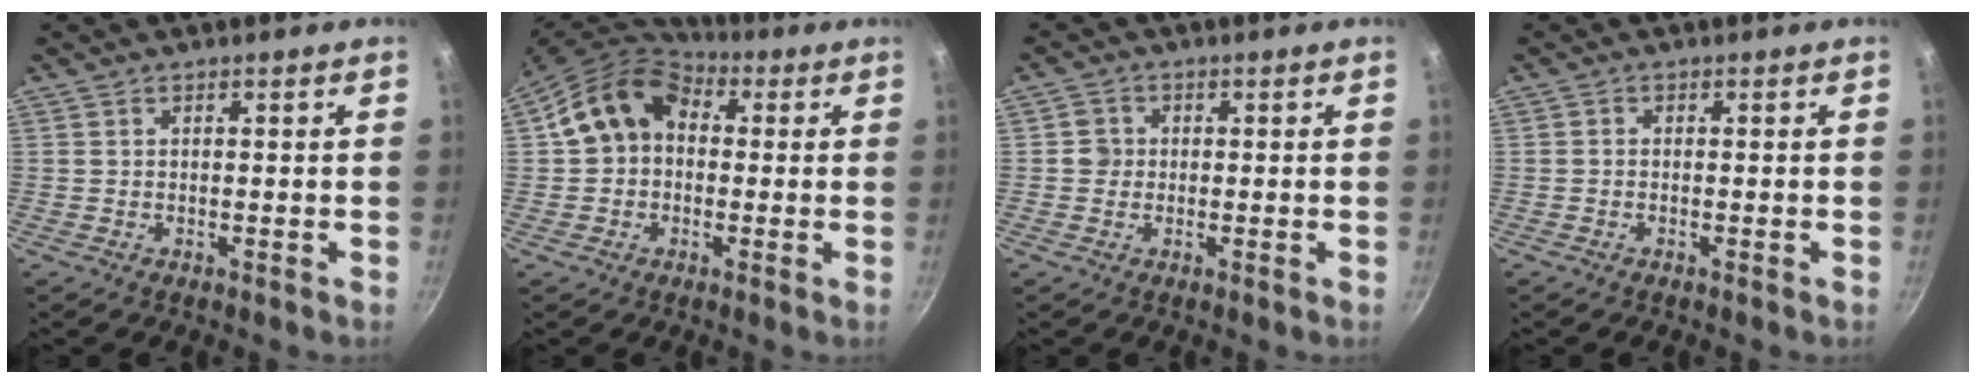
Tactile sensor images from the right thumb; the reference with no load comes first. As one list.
[{"total": 12.8, "force": [1.6, 10.0, 7.9], "torque": [-0.111, 0.033, 0.010]}, {"total": 2.7, "force": [0.1, 2.6, 0.7], "torque": [0.003, 0.008, -0.003]}, {"total": 0.6, "force": [-0.4, 0.2, 0.4], "torque": [-0.012, 0.003, -0.011]}]